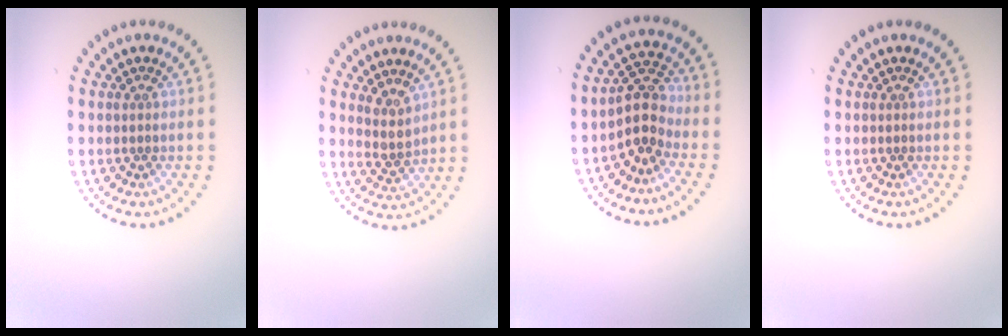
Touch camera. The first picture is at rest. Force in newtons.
{"total": 2.2, "press": 1.9, "slide": 1.1}
{"total": 3.2, "press": 2.8, "slide": 1.5}
{"total": 0.0}